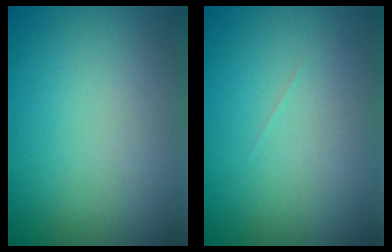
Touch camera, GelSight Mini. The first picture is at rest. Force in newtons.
{"total": 0.0}